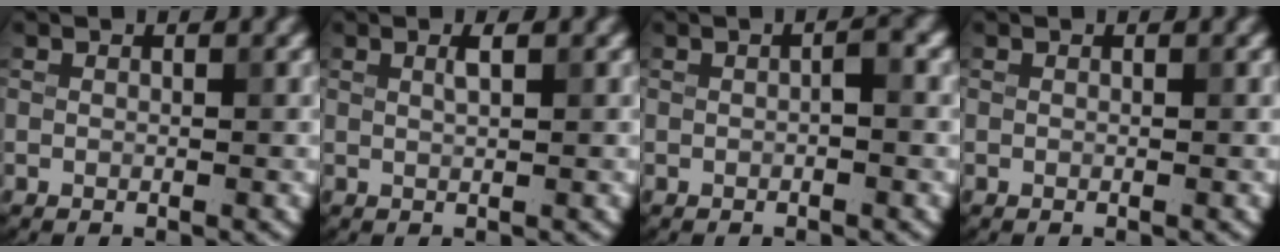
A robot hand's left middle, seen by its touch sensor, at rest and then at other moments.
{"total": 1.1, "force": [0.5, 0.3, 0.9], "torque": [-0.017, 0.004, 0.007]}
{"total": 0.9, "force": [-0.2, 0.2, 0.9], "torque": [-0.017, 0.004, -0.001]}
{"total": 0.0}